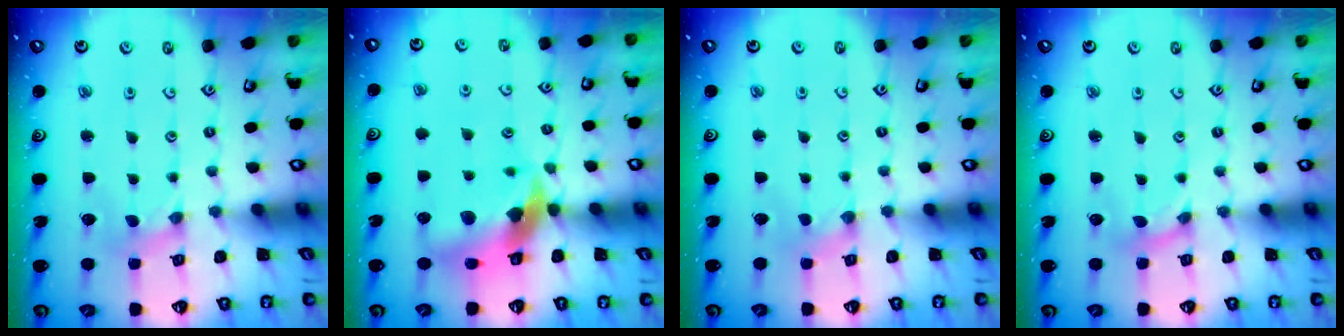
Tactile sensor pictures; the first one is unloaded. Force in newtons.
{"total": 13.1, "press": 13.0, "slide": 1.7}
{"total": 0.9, "press": 0.9, "slide": 0.3}
{"total": 0.0}